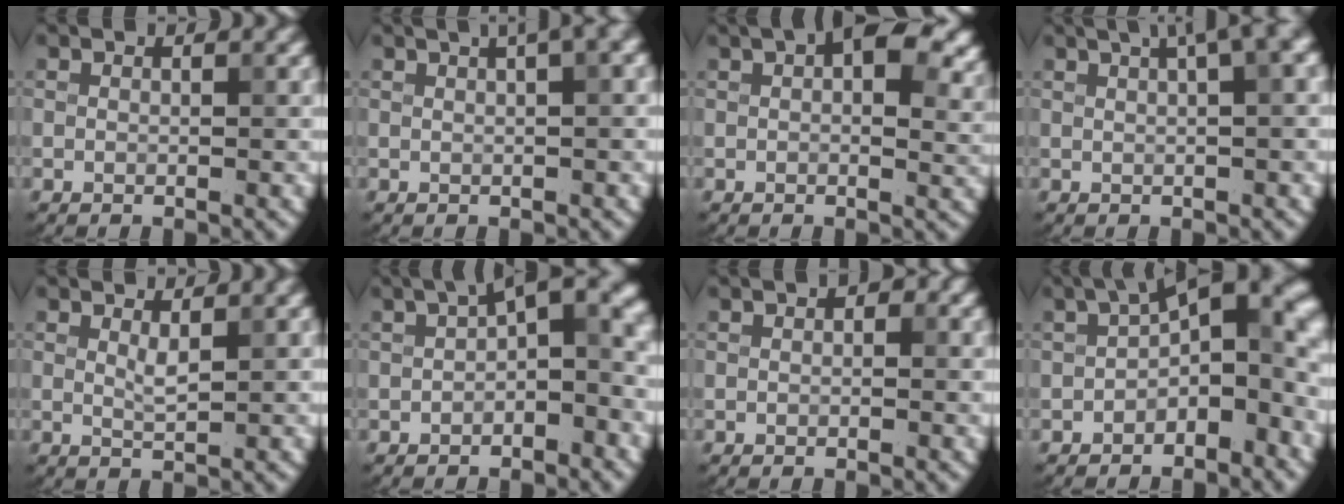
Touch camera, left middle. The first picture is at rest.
{"total": 4.2, "force": [2.0, 1.3, 3.4], "torque": [-0.033, 0.017, 0.018]}
{"total": 9.9, "force": [4.1, 5.1, 7.4], "torque": [-0.074, 0.013, 0.050]}
{"total": 5.5, "force": [2.7, 1.5, 4.5], "torque": [-0.043, 0.025, 0.031]}
{"total": 1.0, "force": [0.5, 0.1, 0.9], "torque": [-0.020, -0.003, 0.009]}
{"total": 6.0, "force": [0.0, 2.7, 5.4], "torque": [-0.061, 0.022, -0.013]}
{"total": 1.3, "force": [0.2, 0.8, 1.0], "torque": [-0.007, 0.002, 0.000]}
{"total": 8.3, "force": [-1.0, 4.5, 6.9], "torque": [-0.073, 0.022, -0.032]}